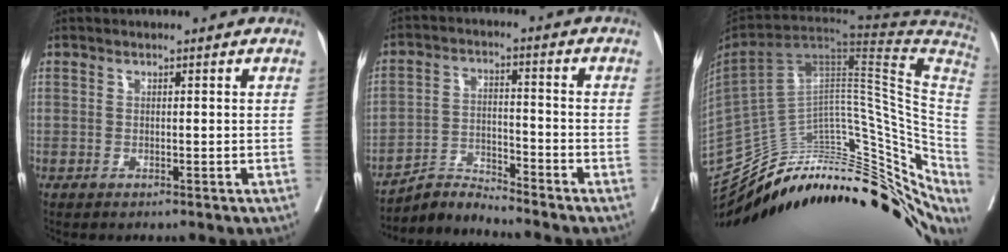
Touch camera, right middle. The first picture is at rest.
{"total": 5.7, "force": [-5.5, -1.2, -0.8], "torque": [0.007, -0.005, -0.102]}
{"total": 34.9, "force": [-22.7, 12.8, 23.2], "torque": [-0.296, 0.020, -0.323]}